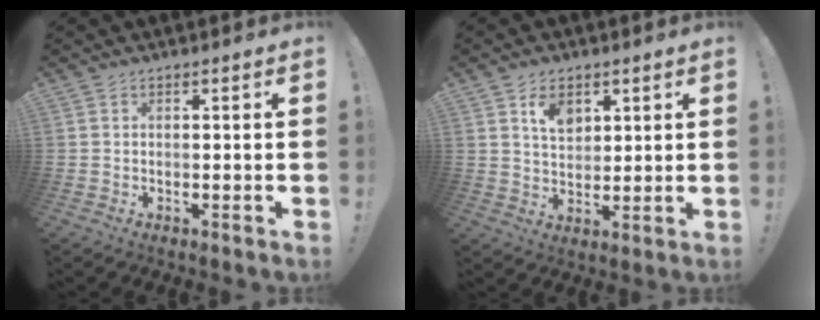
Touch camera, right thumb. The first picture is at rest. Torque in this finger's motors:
{"motor_torque": [0.94, 1.28, 0.76, 0.09, 0.02]}